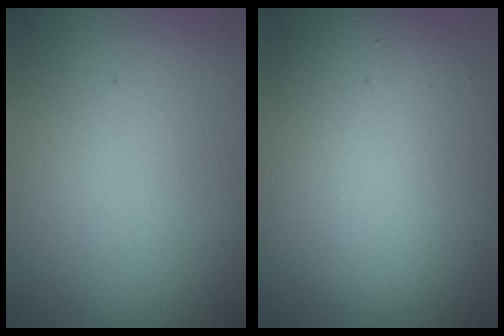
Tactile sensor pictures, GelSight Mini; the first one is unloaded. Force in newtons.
{"total": 8.3, "press": 8.3, "slide": 0.3}